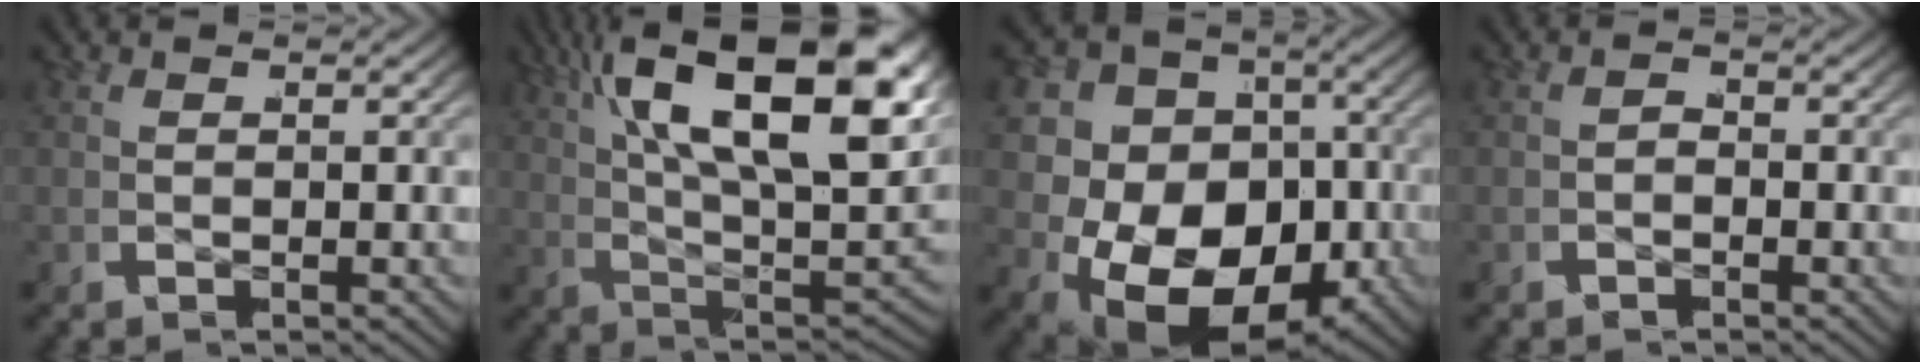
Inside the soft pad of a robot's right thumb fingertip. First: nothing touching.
{"total": 16.5, "force": [4.3, 7.6, 14.1], "torque": [-0.239, -0.013, 0.072]}
{"total": 20.0, "force": [-2.4, 14.8, 13.3], "torque": [-0.271, -0.081, -0.013]}
{"total": 0.8, "force": [-0.7, 0.2, -0.1], "torque": [-0.002, -0.001, -0.014]}